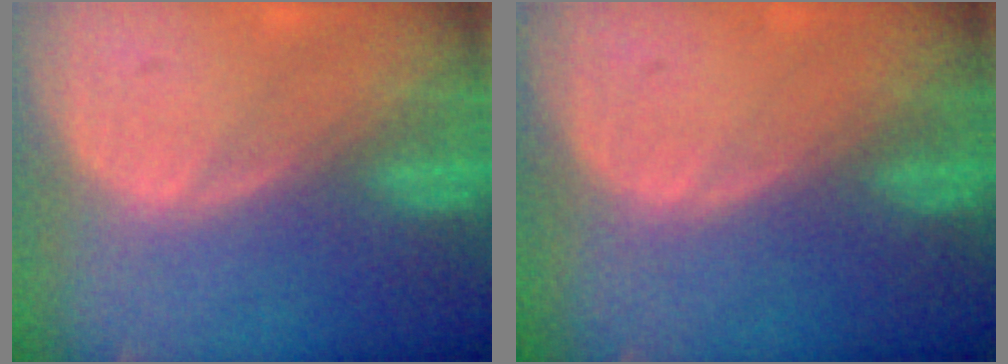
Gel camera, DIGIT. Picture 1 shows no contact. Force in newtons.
{"total": 0.0}